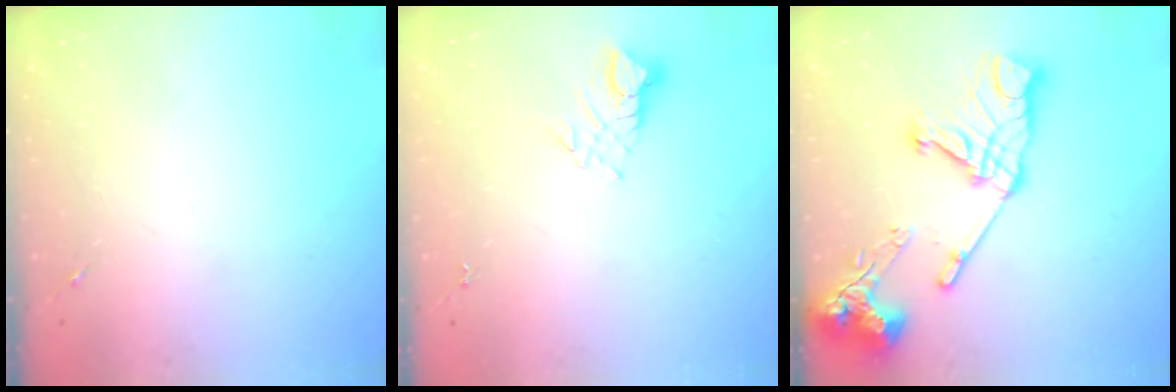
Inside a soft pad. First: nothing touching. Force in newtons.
{"total": 3.7, "press": 3.7, "slide": 0.2}
{"total": 20.1, "press": 20.0, "slide": 2.3}